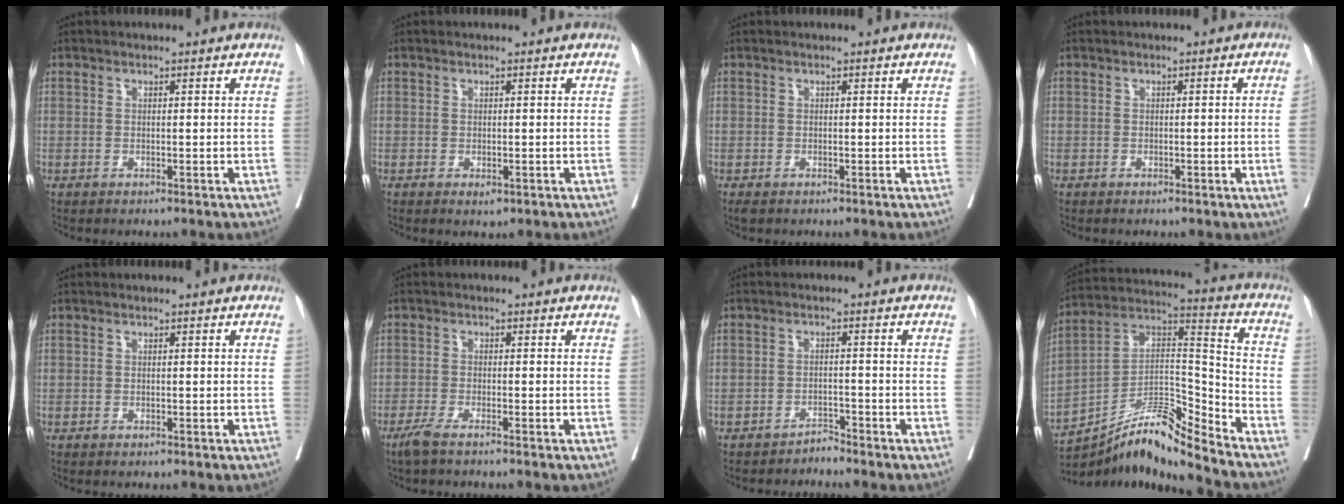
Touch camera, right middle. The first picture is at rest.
{"total": 0.9, "force": [-0.3, 0.4, 0.7], "torque": [-0.009, -0.003, 0.000]}
{"total": 1.1, "force": [-0.8, 0.6, 0.5], "torque": [-0.010, -0.004, -0.012]}
{"total": 2.0, "force": [-0.4, -0.3, 2.0], "torque": [-0.029, 0.003, -0.003]}
{"total": 0.0}
{"total": 2.7, "force": [-2.1, -0.1, 1.7], "torque": [-0.036, -0.005, -0.043]}
{"total": 1.8, "force": [-1.7, -0.1, -0.4], "torque": [0.017, -0.005, -0.029]}
{"total": 13.2, "force": [-11.6, -0.4, 6.2], "torque": [-0.108, 0.041, -0.204]}